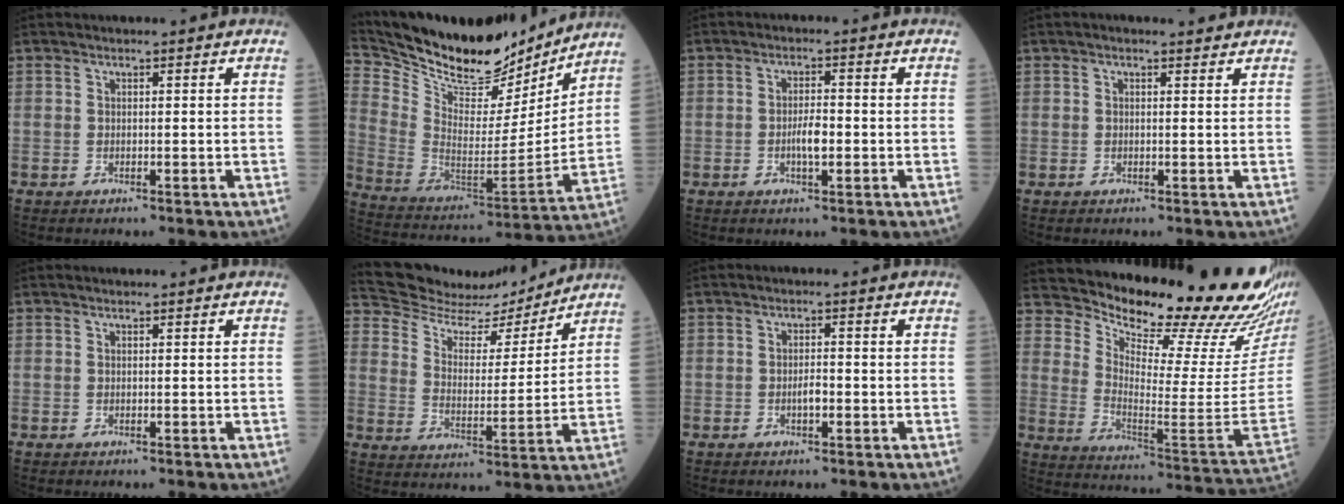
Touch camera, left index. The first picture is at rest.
{"total": 21.6, "force": [19.4, 6.0, 7.2], "torque": [-0.144, -0.034, 0.316]}
{"total": 3.1, "force": [-0.9, 0.8, 2.8], "torque": [-0.052, -0.001, -0.017]}
{"total": 2.0, "force": [1.8, 0.5, 0.7], "torque": [-0.011, 0.008, 0.020]}
{"total": 0.0}
{"total": 13.2, "force": [12.9, 2.3, 2.1], "torque": [-0.045, -0.005, 0.206]}
{"total": 1.7, "force": [-0.8, 0.5, 1.5], "torque": [-0.025, -0.001, -0.015]}
{"total": 25.3, "force": [22.7, 1.0, 11.2], "torque": [-0.184, -0.129, 0.300]}